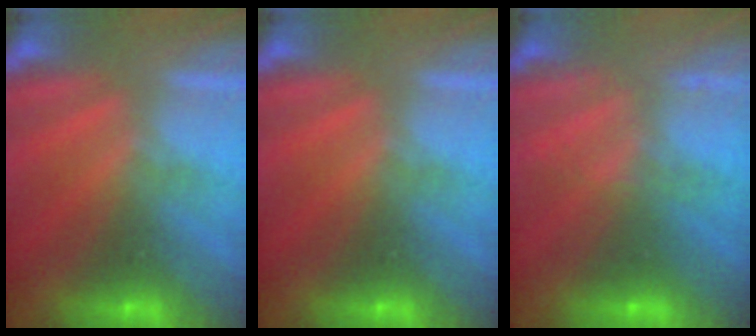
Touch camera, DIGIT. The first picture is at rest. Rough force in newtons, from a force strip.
{"total": 0.0}
{"total": 2.1}